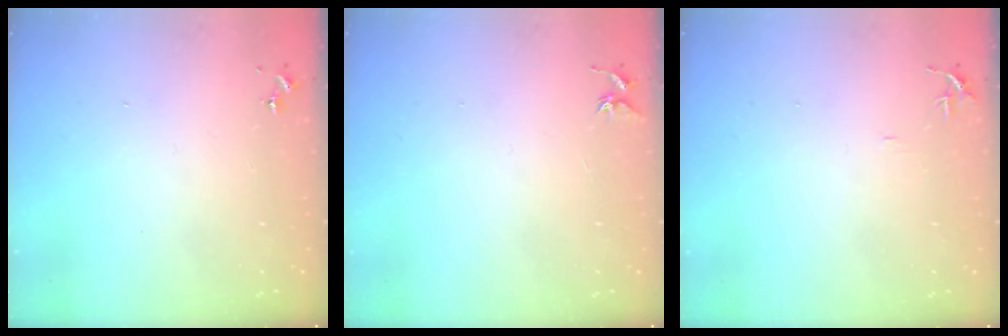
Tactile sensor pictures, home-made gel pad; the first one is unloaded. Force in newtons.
{"total": 3.7, "press": 3.7, "slide": 0.4}
{"total": 4.7, "press": 4.7, "slide": 0.5}